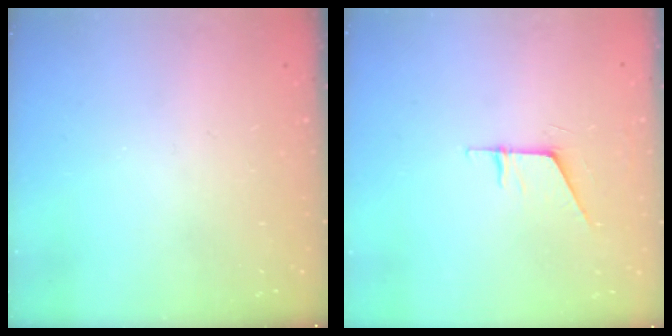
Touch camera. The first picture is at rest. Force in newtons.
{"total": 5.8, "press": 5.8, "slide": 0.6}